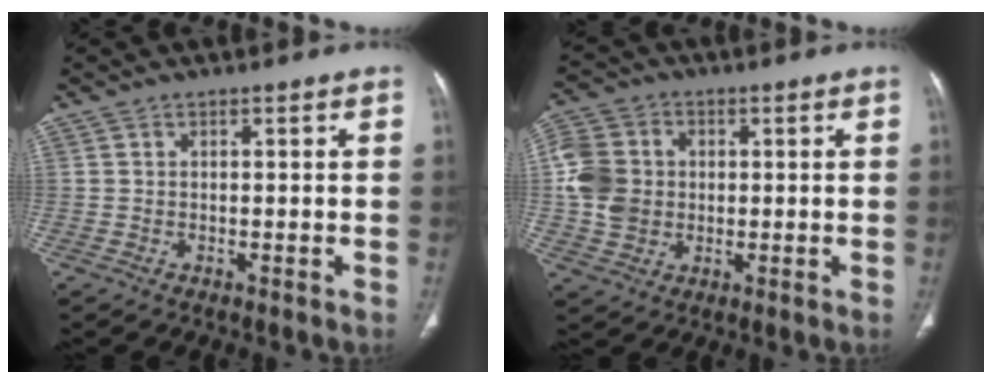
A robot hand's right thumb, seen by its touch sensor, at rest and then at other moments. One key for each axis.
{"total": 10.1, "fx": 0.2, "fy": 8.7, "fz": 5.3, "tx": -0.096, "ty": 0.012, "tz": 0.000}